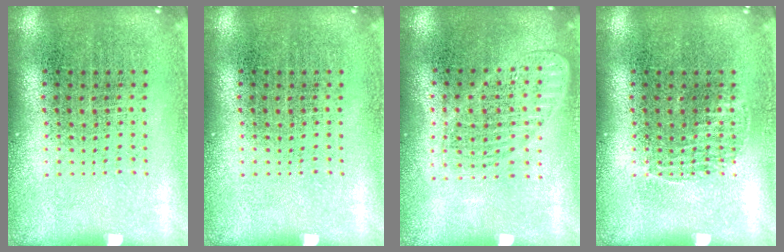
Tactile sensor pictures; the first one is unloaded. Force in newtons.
{"total": 0.0}
{"total": 1.3, "press": 1.3, "slide": 0.4}
{"total": 0.6, "press": 0.6, "slide": 0.1}